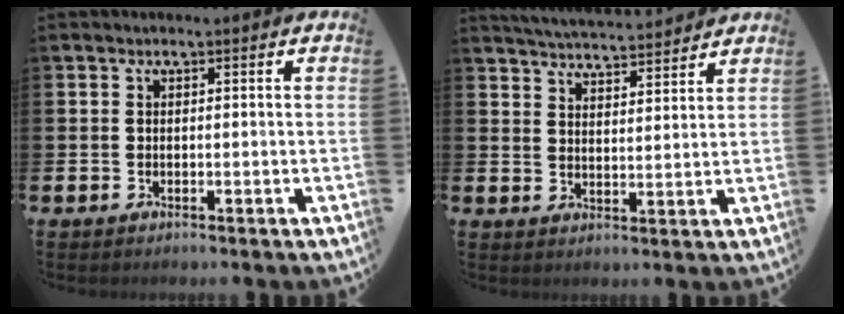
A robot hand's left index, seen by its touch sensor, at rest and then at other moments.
{"total": 5.1, "force": [5.0, 0.3, 0.4], "torque": [-0.022, -0.034, 0.089]}